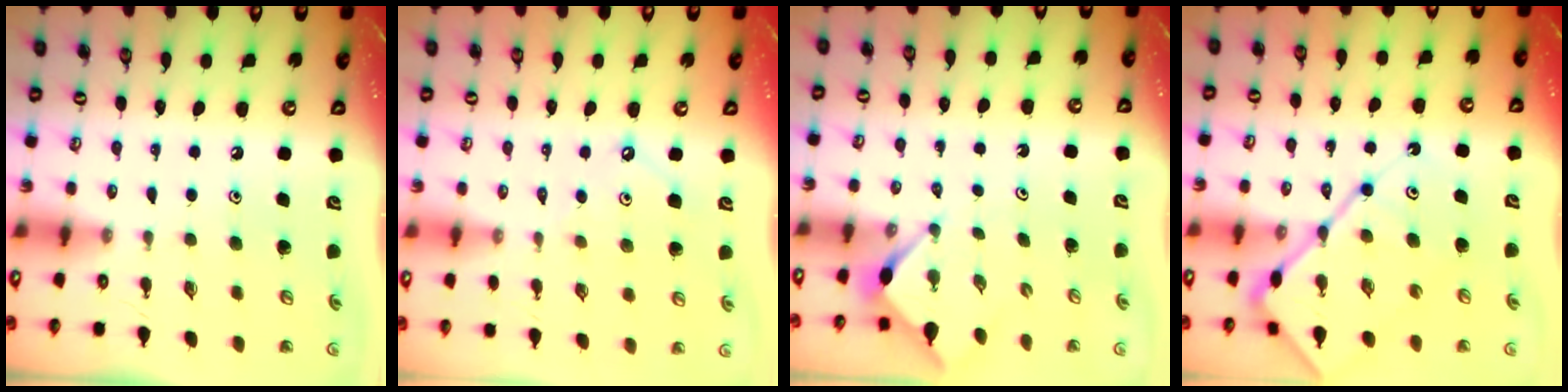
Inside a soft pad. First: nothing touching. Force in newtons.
{"total": 2.5, "press": 2.5, "slide": 0.4}
{"total": 2.7, "press": 2.7, "slide": 0.3}
{"total": 13.3, "press": 13.2, "slide": 1.5}